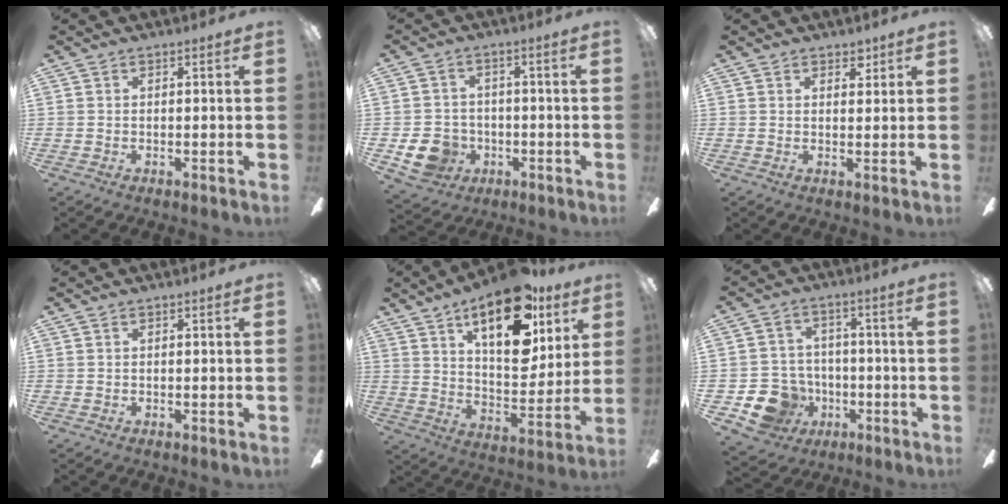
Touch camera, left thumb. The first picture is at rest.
{"total": 8.4, "force": [-3.0, 7.3, 3.0], "torque": [-0.077, 0.021, -0.051]}
{"total": 2.8, "force": [2.2, 1.4, 0.9], "torque": [0.003, -0.011, 0.035]}
{"total": 0.0}
{"total": 21.7, "force": [12.9, 9.5, 14.6], "torque": [-0.212, -0.065, 0.214]}
{"total": 11.5, "force": [-4.7, 9.7, 4.0], "torque": [-0.094, 0.038, -0.076]}